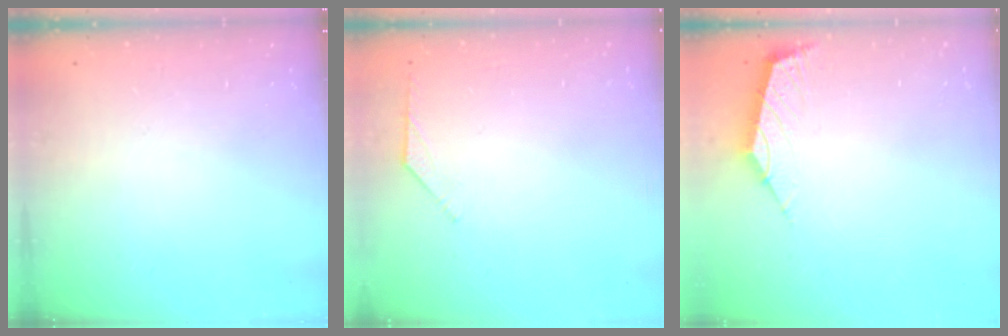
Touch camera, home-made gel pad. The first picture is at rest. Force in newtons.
{"total": 2.5, "press": 2.4, "slide": 0.7}
{"total": 2.5, "press": 2.4, "slide": 0.6}